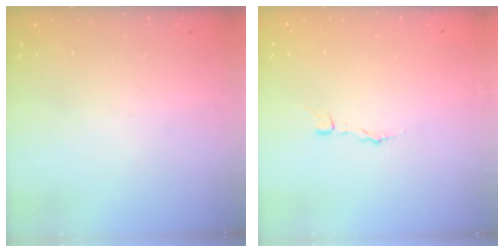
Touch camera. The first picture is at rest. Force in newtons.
{"total": 2.9, "press": 2.9, "slide": 0.3}